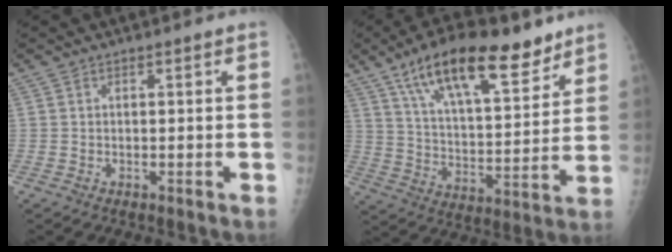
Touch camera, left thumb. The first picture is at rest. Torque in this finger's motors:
{"motor_torque": [0.40, 0.42, 1.55, -1.22, 0.29]}